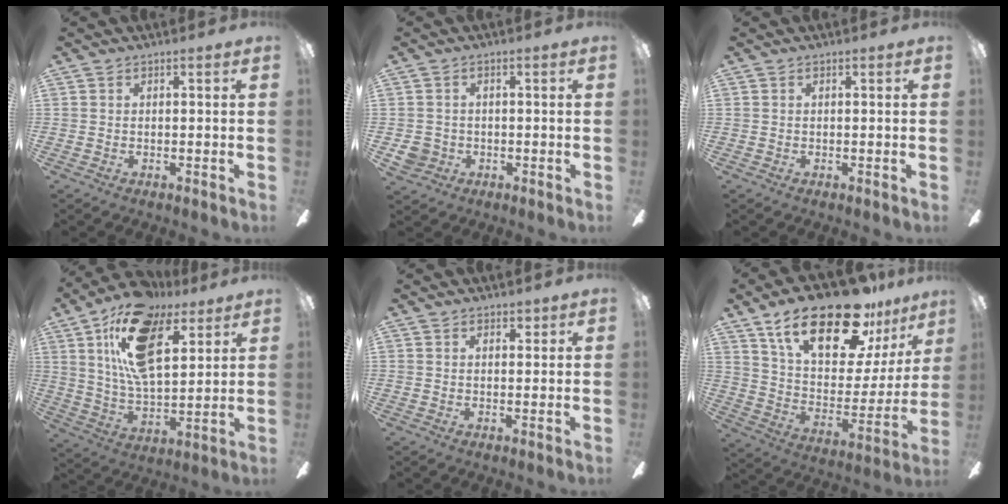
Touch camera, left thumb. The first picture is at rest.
{"total": 4.1, "force": [-0.9, 3.8, 1.0], "torque": [-0.019, 0.006, -0.016]}
{"total": 0.0}
{"total": 21.3, "force": [11.6, 10.2, 14.7], "torque": [-0.271, -0.039, 0.201]}
{"total": 1.7, "force": [1.3, 0.9, 0.6], "torque": [-0.004, -0.001, 0.022]}
{"total": 26.8, "force": [18.1, 10.4, 16.8], "torque": [-0.277, -0.105, 0.308]}